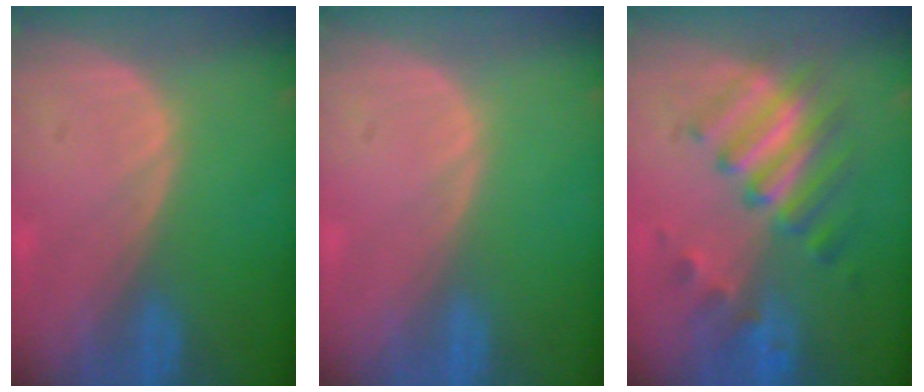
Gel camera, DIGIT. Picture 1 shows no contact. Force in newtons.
{"total": 0.0}
{"total": 7.6, "press": 7.6, "slide": 0.9}